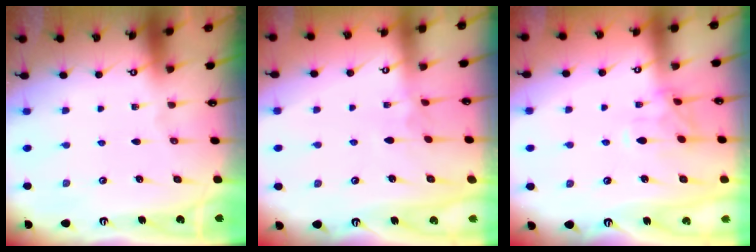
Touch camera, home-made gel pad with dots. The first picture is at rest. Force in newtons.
{"total": 5.8, "press": 5.8, "slide": 0.1}
{"total": 0.0}